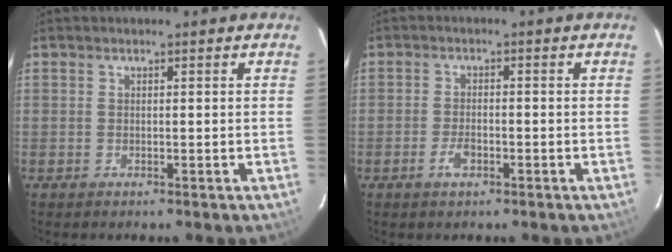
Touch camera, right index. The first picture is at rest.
{"total": 3.0, "force": [-1.6, 1.4, 2.1], "torque": [-0.046, 0.001, -0.031]}